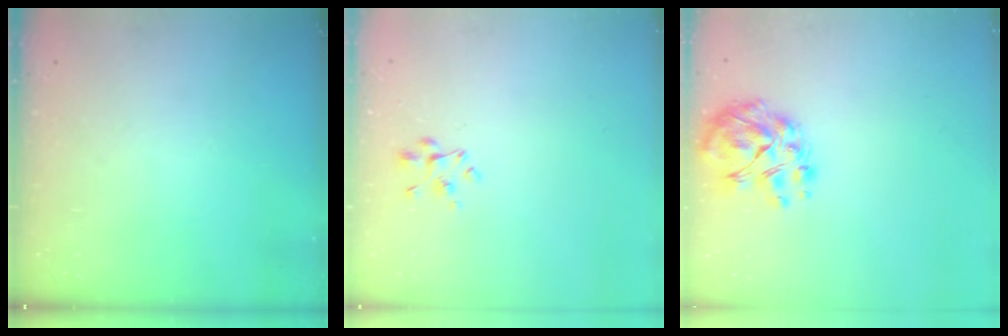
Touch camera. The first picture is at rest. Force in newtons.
{"total": 2.4, "press": 2.3, "slide": 0.8}
{"total": 10.4, "press": 10.3, "slide": 1.9}